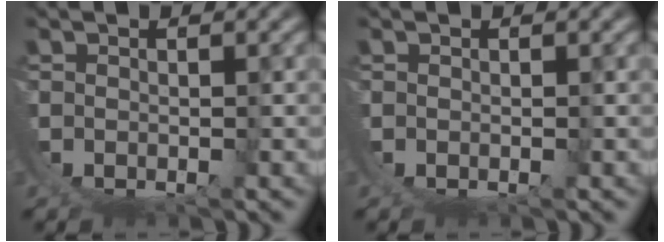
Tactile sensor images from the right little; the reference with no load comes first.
{"total": 0.0}